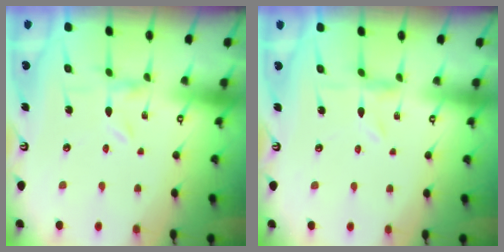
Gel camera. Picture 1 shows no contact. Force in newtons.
{"total": 1.5, "press": 1.4, "slide": 0.4}